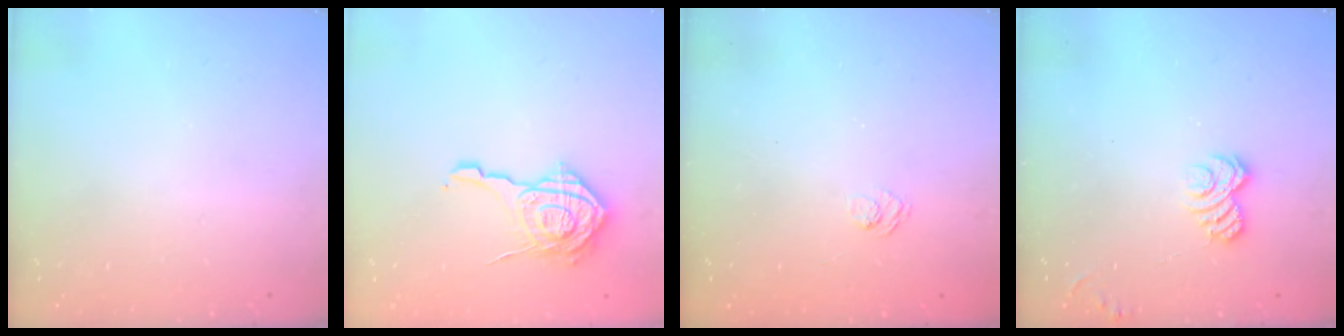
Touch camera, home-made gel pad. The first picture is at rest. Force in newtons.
{"total": 15.0, "press": 15.0, "slide": 0.6}
{"total": 2.4, "press": 2.0, "slide": 1.3}
{"total": 4.7, "press": 4.5, "slide": 1.3}